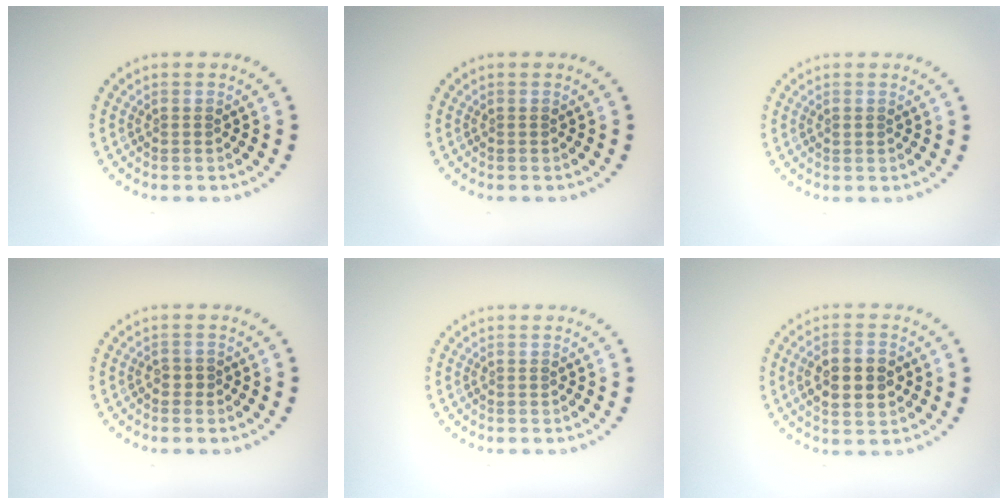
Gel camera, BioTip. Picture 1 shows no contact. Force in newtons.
{"total": 0.0}
{"total": 0.6, "press": 0.6, "slide": 0.1}
{"total": 0.6, "press": 0.5, "slide": 0.3}
{"total": 0.0}
{"total": 4.3, "press": 4.3, "slide": 0.3}